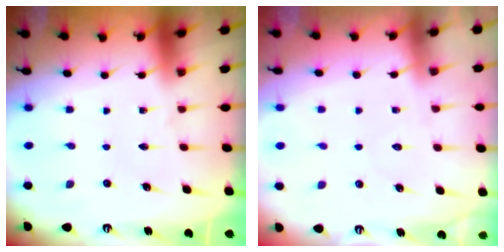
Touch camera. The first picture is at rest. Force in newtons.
{"total": 4.1, "press": 4.0, "slide": 0.5}